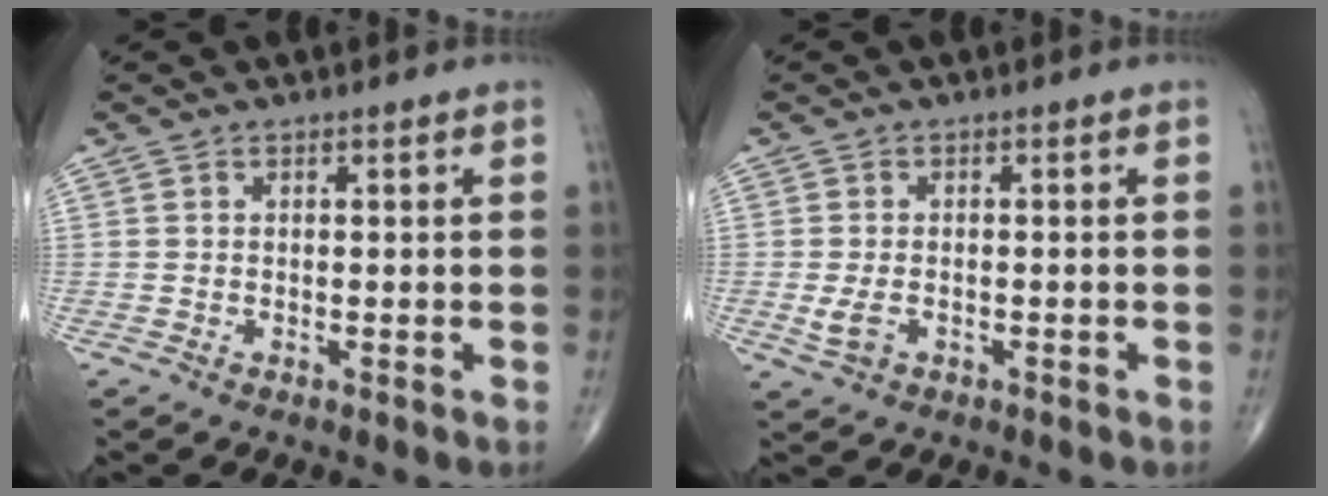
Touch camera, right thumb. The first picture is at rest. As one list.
[{"total": 2.9, "force": [-0.8, 1.8, 2.1], "torque": [-0.047, 0.002, -0.013]}]